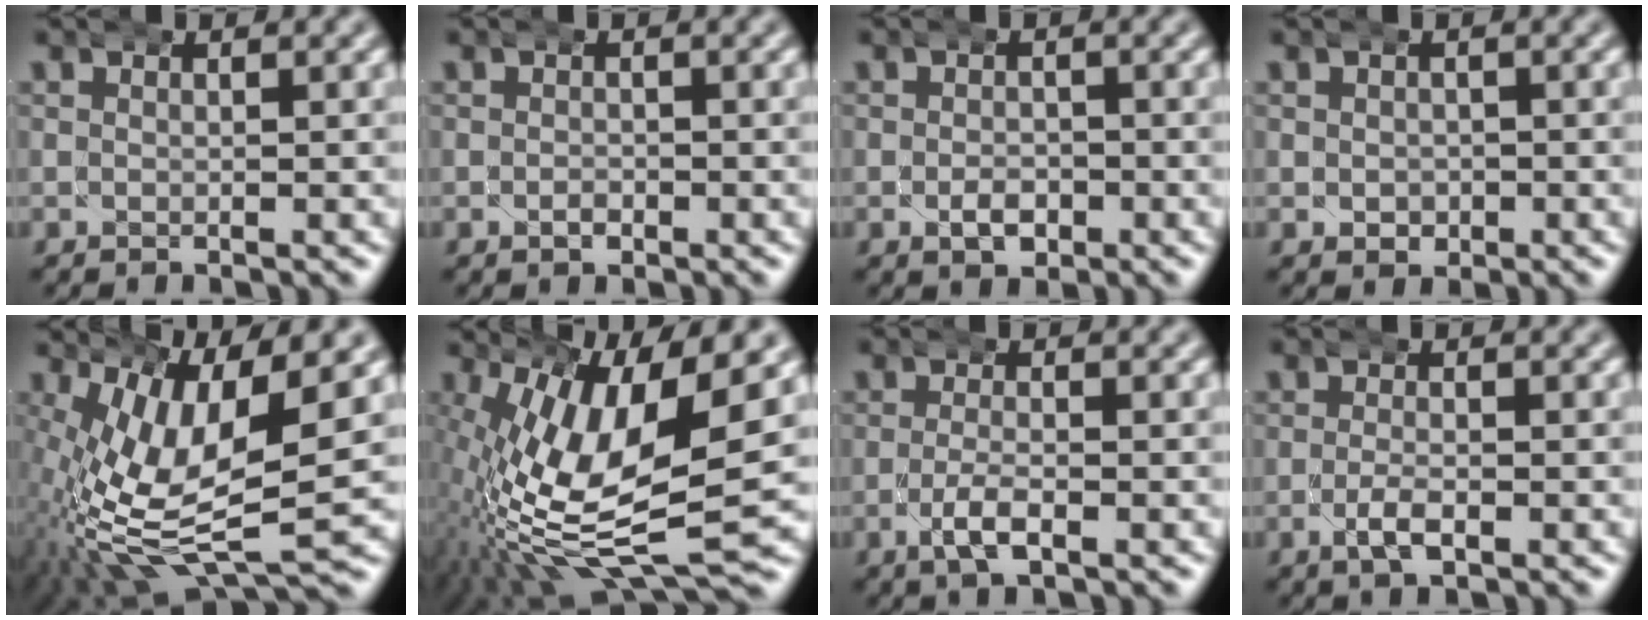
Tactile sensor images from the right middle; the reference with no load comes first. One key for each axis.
{"total": 1.0, "fx": -0.6, "fy": 0.7, "fz": 0.4, "tx": -0.010, "ty": -0.005, "tz": -0.006}
{"total": 2.1, "fx": -1.0, "fy": 1.4, "fz": 1.1, "tx": -0.019, "ty": -0.007, "tz": -0.013}
{"total": 1.7, "fx": -0.4, "fy": 1.5, "fz": 0.7, "tx": -0.017, "ty": -0.009, "tz": 0.002}
{"total": 12.6, "fx": -1.7, "fy": 6.7, "fz": 10.5, "tx": -0.211, "ty": -0.045, "tz": 0.002}
{"total": 14.4, "fx": -1.6, "fy": 6.9, "fz": 12.5, "tx": -0.228, "ty": -0.037, "tz": -0.001}
{"total": 2.8, "fx": -1.6, "fy": 1.0, "fz": 2.1, "tx": -0.049, "ty": -0.008, "tz": -0.025}
{"total": 2.4, "fx": -1.4, "fy": 1.0, "fz": 1.7, "tx": -0.038, "ty": -0.007, "tz": -0.022}